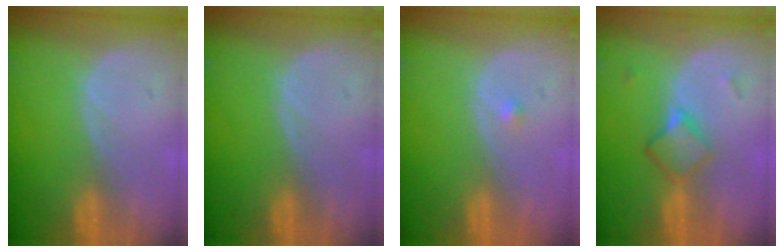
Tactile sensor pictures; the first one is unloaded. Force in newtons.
{"total": 0.0}
{"total": 0.8, "press": 0.6, "slide": 0.4}
{"total": 4.8, "press": 4.2, "slide": 2.2}